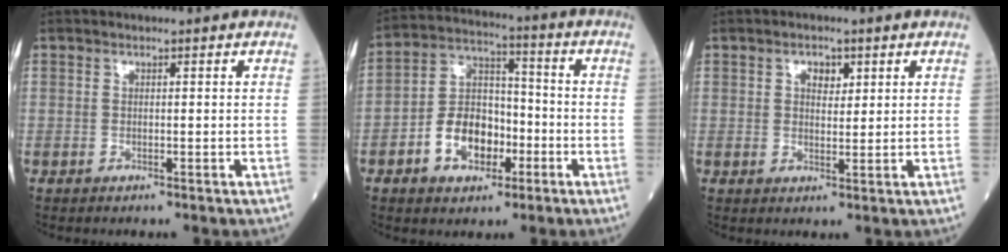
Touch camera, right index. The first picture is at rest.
{"total": 10.1, "force": [-3.8, 6.4, 6.8], "torque": [-0.139, 0.024, -0.066]}
{"total": 2.8, "force": [1.2, 1.7, 1.9], "torque": [-0.029, 0.003, 0.019]}